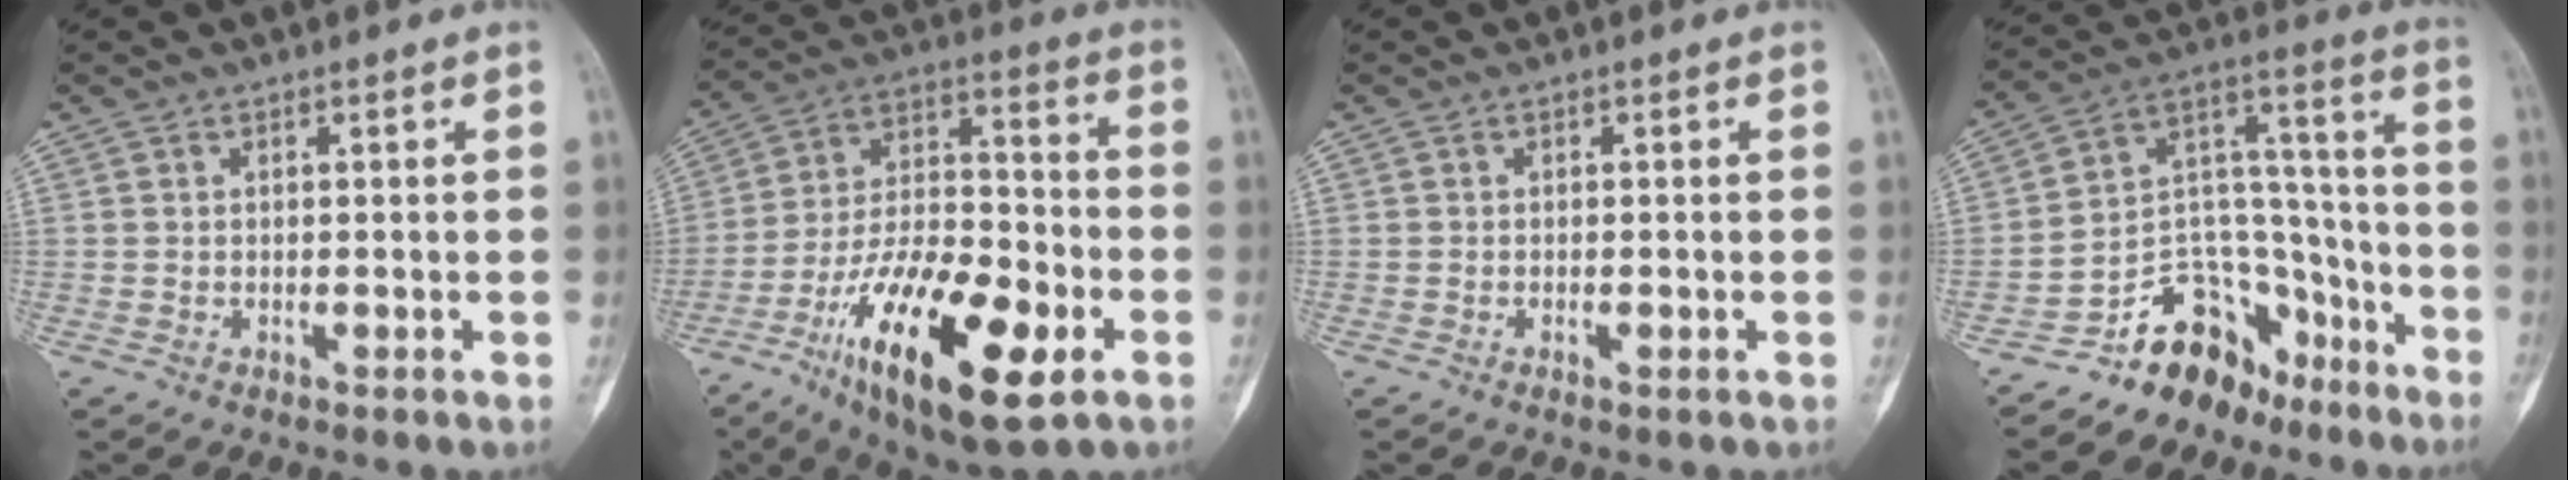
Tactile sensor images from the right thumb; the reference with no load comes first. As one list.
[{"total": 23.8, "force": [-9.9, 9.1, 19.6], "torque": [-0.347, 0.042, -0.165]}, {"total": 0.6, "force": [-0.3, 0.2, 0.5], "torque": [-0.010, 0.000, -0.005]}, {"total": 15.0, "force": [-11.1, 9.1, 4.6], "torque": [-0.029, 0.143, -0.189]}]